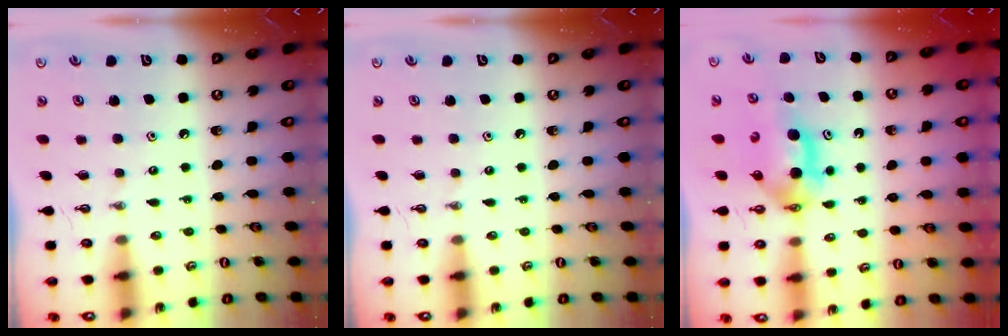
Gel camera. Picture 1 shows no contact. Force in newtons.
{"total": 0.0}
{"total": 5.8, "press": 5.7, "slide": 1.1}